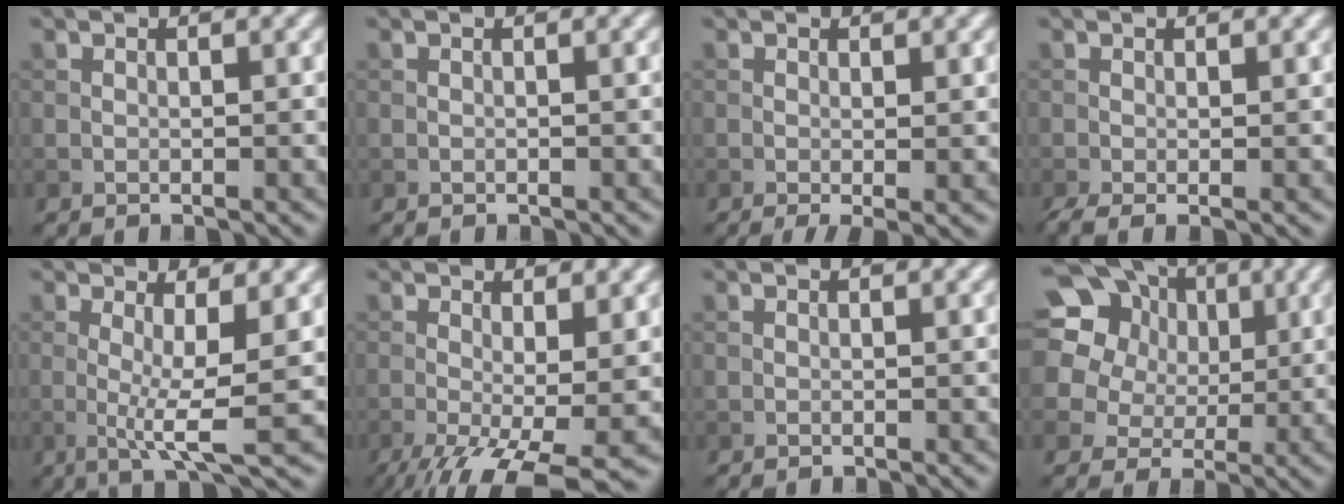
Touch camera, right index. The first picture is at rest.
{"total": 0.0}
{"total": 1.9, "force": [-0.3, 0.3, 1.8], "torque": [-0.031, -0.012, -0.004]}
{"total": 2.2, "force": [-0.7, 0.5, 2.0], "torque": [-0.042, -0.011, -0.014]}
{"total": 4.9, "force": [-0.1, 0.8, 4.8], "torque": [-0.085, -0.013, -0.003]}
{"total": 9.2, "force": [-3.7, 2.7, 8.0], "torque": [-0.140, -0.025, -0.057]}
{"total": 0.0}
{"total": 22.3, "force": [9.4, 17.8, 9.4], "torque": [-0.240, 0.061, 0.144]}